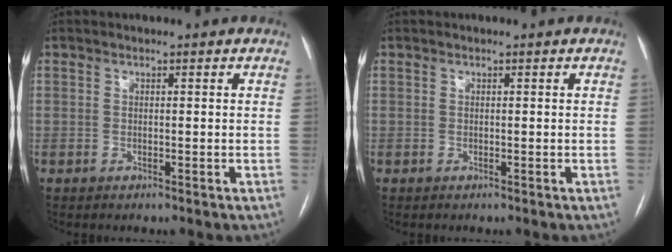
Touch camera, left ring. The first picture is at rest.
{"total": 0.0}